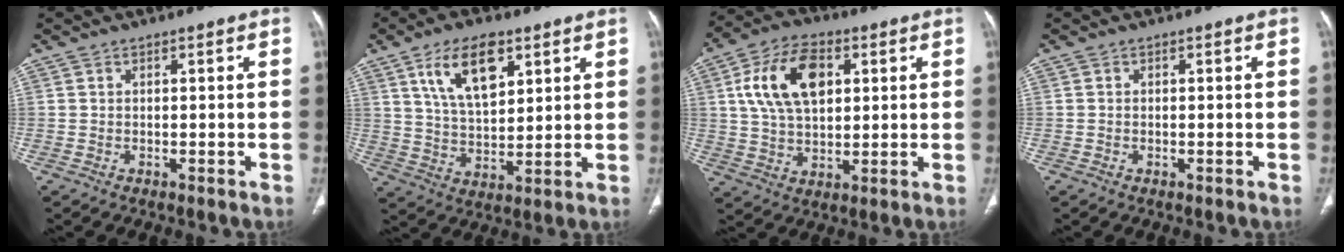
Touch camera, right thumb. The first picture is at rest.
{"total": 12.3, "force": [6.0, 6.1, 8.9], "torque": [-0.137, -0.023, 0.117]}
{"total": 14.4, "force": [4.0, 8.9, 10.6], "torque": [-0.176, 0.004, 0.072]}
{"total": 0.0}